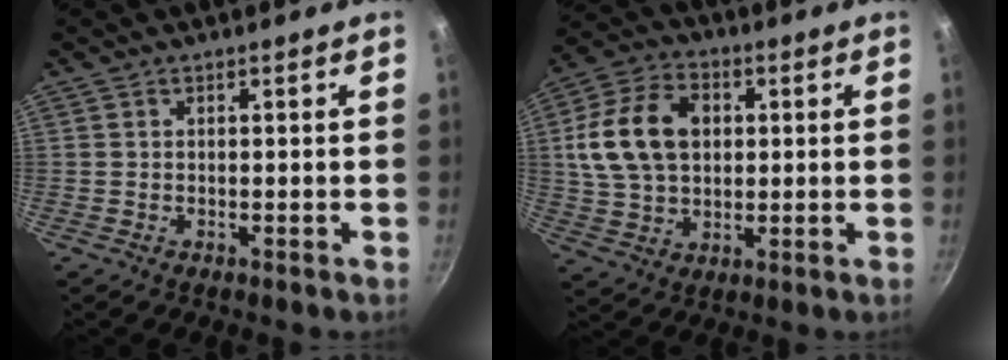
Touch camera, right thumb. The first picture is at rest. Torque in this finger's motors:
{"motor_torque": [-1.02, 1.55, 0.94, -0.14, 0.27]}